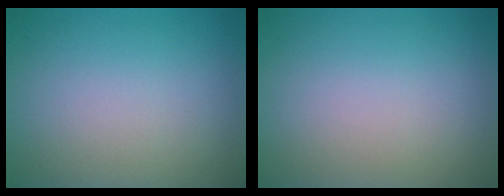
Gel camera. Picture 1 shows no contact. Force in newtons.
{"total": 0.0}